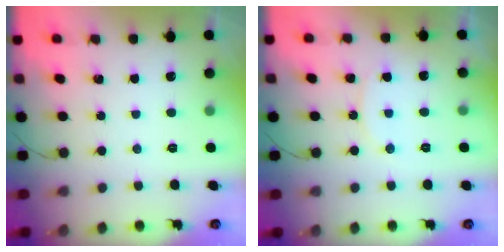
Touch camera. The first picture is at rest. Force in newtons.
{"total": 7.4, "press": 7.2, "slide": 1.7}